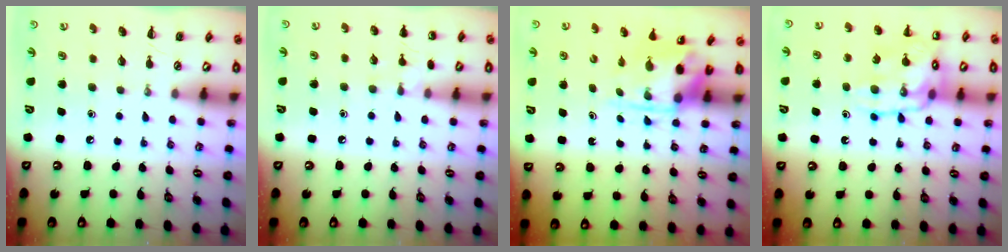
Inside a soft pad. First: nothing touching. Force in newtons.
{"total": 7.2, "press": 7.0, "slide": 1.7}
{"total": 4.0, "press": 3.9, "slide": 1.0}
{"total": 14.5, "press": 14.3, "slide": 1.9}